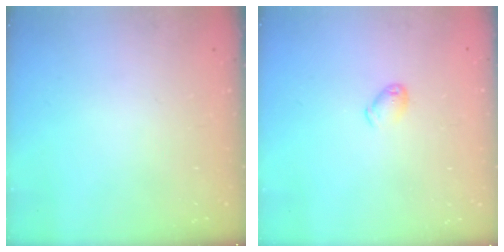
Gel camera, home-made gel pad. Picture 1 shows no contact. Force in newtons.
{"total": 4.9, "press": 4.9, "slide": 0.7}